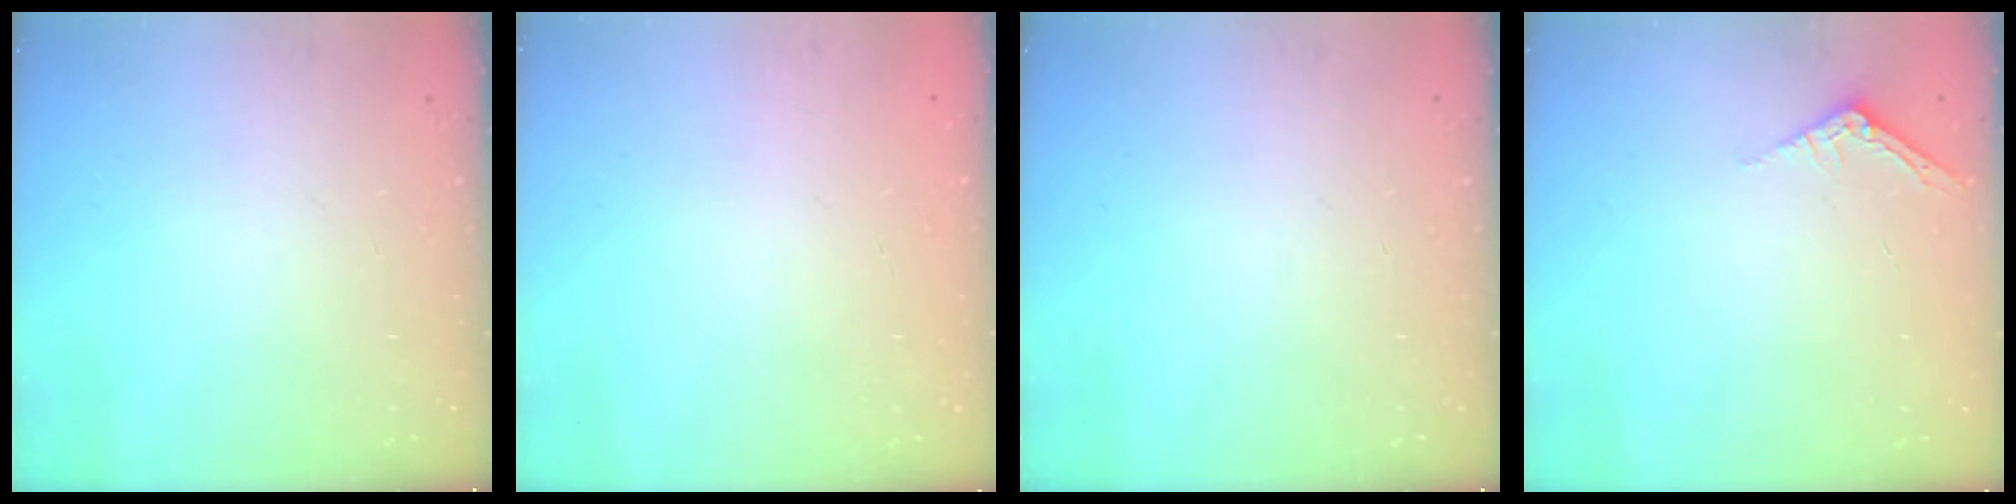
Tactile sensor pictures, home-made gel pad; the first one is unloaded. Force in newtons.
{"total": 0.0}
{"total": 0.0}
{"total": 2.5, "press": 2.5, "slide": 0.2}